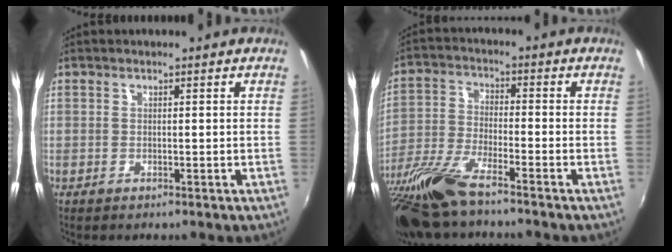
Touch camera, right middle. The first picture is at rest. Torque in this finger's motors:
{"motor_torque": [0.33, -0.32, 0.23, 0.13]}